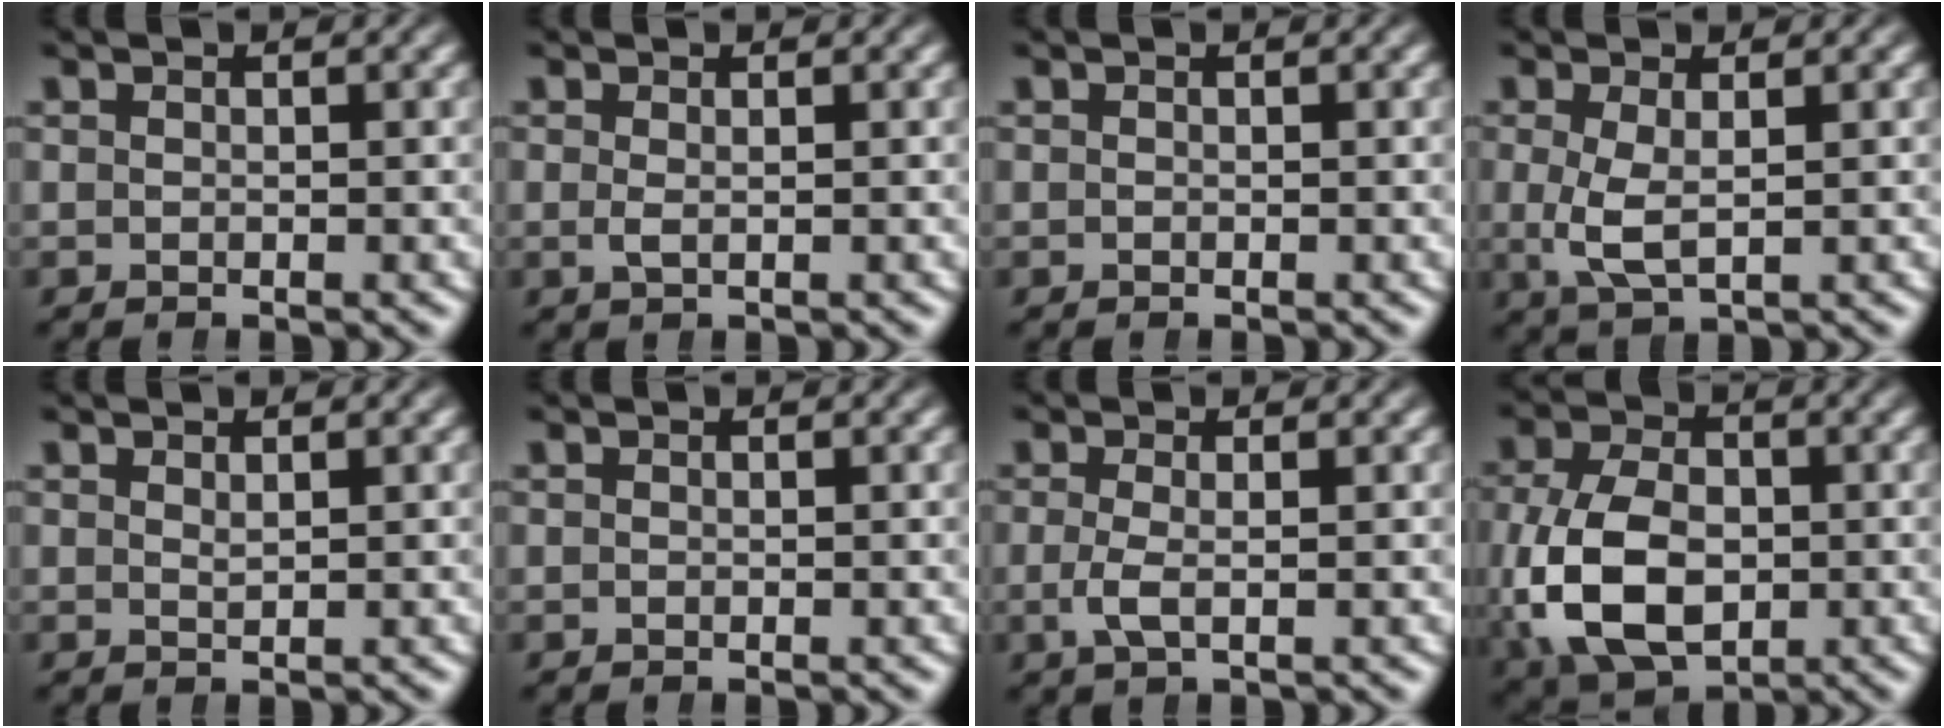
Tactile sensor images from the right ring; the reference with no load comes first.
{"total": 0.6, "force": [-0.1, -0.2, 0.5], "torque": [-0.023, -0.018, 0.005]}
{"total": 0.0}
{"total": 3.0, "force": [-0.2, 1.5, 2.6], "torque": [-0.076, -0.022, 0.011]}
{"total": 0.7, "force": [0.6, -0.4, -0.1], "torque": [-0.002, -0.008, 0.014]}
{"total": 0.0}
{"total": 1.5, "force": [-0.5, 0.2, 1.4], "torque": [-0.045, -0.017, -0.003]}
{"total": 8.9, "force": [-1.3, 6.4, 6.0], "torque": [-0.152, -0.036, 0.002]}